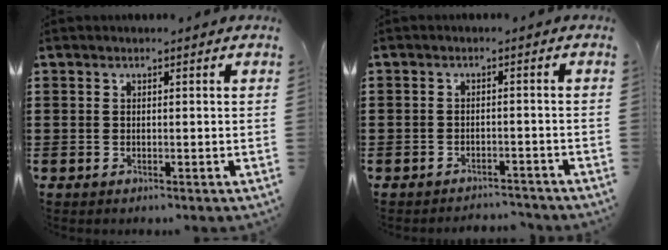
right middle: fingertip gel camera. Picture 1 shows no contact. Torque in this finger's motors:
{"motor_torque": [-0.01, -0.29, -0.12, -0.05]}